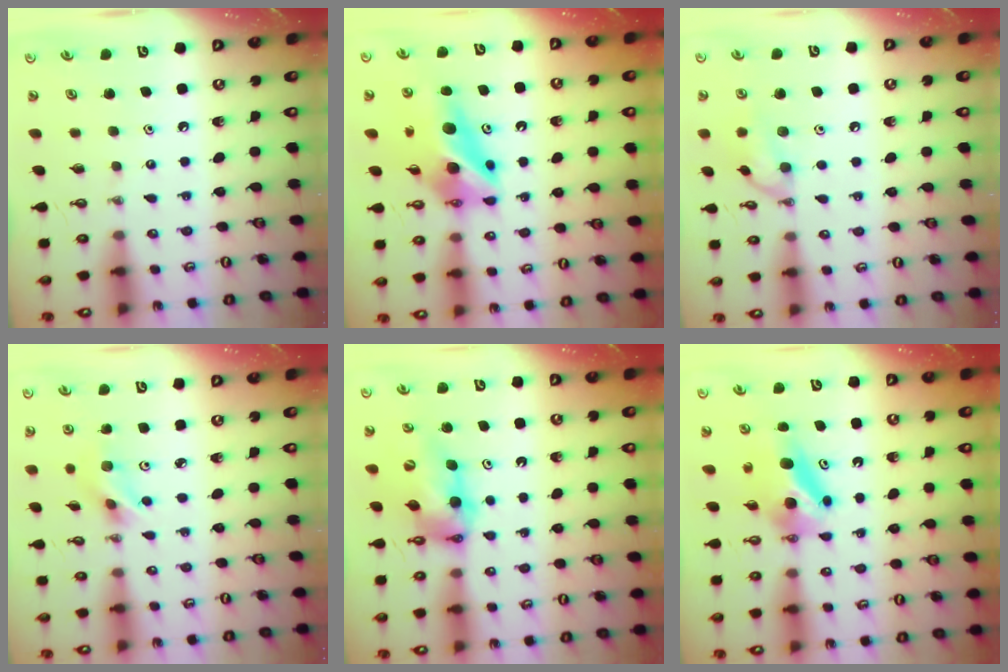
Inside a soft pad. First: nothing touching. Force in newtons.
{"total": 13.4, "press": 13.4, "slide": 1.3}
{"total": 10.6, "press": 8.6, "slide": 6.3}
{"total": 6.0, "press": 4.4, "slide": 4.1}
{"total": 10.9, "press": 10.8, "slide": 1.0}
{"total": 6.6, "press": 6.6, "slide": 0.8}